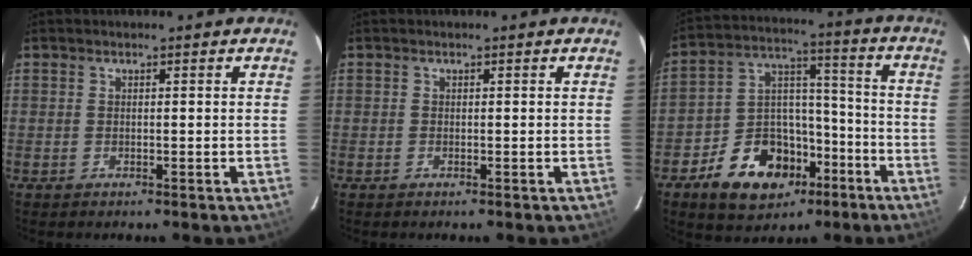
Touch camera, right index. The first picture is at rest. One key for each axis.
{"total": 0.0}
{"total": 16.1, "fx": -8.7, "fy": 10.9, "fz": 8.1, "tx": -0.162, "ty": 0.042, "tz": -0.124}